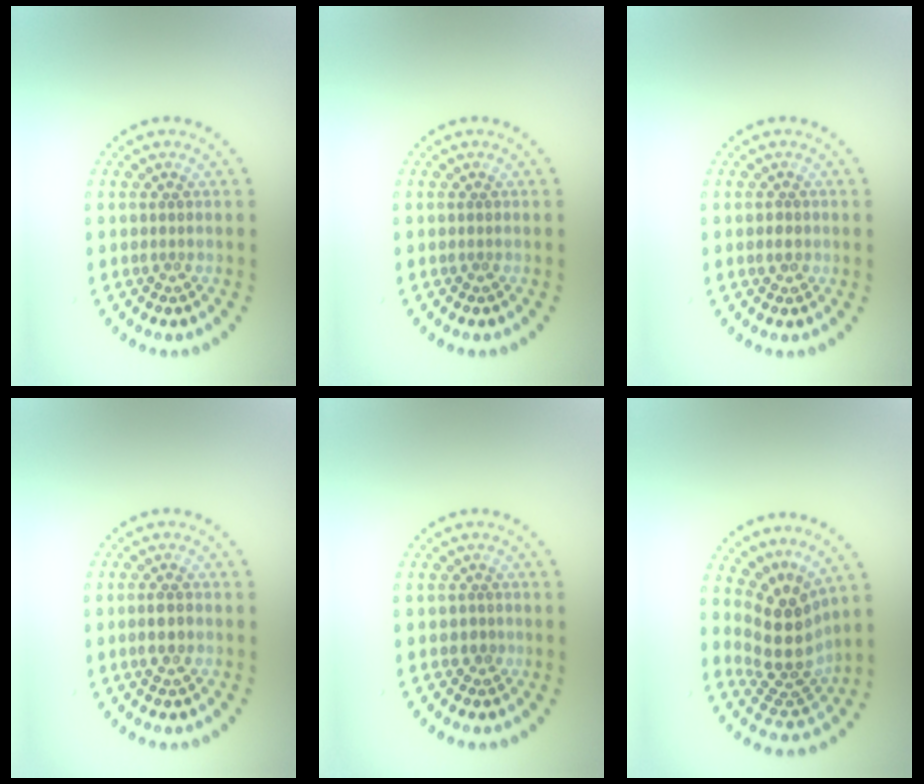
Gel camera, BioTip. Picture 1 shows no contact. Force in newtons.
{"total": 0.0}
{"total": 0.6, "press": 0.6, "slide": 0.1}
{"total": 1.6, "press": 1.6, "slide": 0.3}
{"total": 0.8, "press": 0.5, "slide": 0.6}
{"total": 5.0, "press": 3.7, "slide": 3.4}